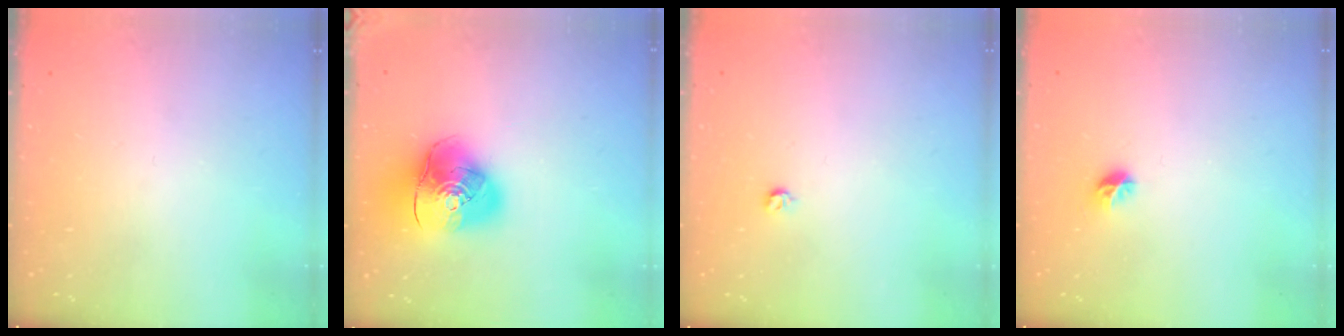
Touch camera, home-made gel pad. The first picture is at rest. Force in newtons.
{"total": 14.3, "press": 14.2, "slide": 1.9}
{"total": 3.3, "press": 3.3, "slide": 0.7}
{"total": 5.4, "press": 5.2, "slide": 1.4}